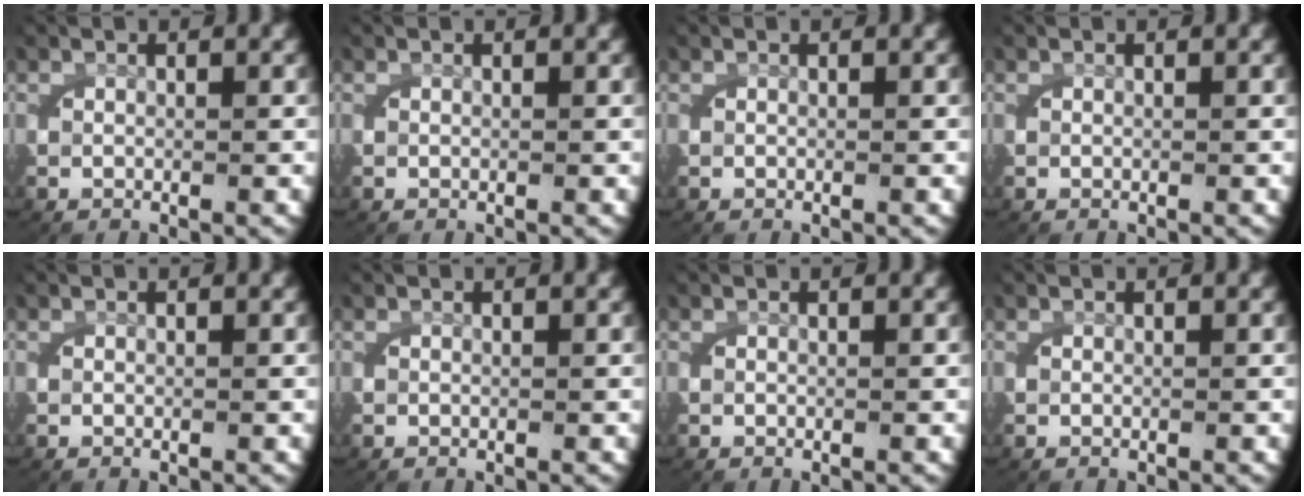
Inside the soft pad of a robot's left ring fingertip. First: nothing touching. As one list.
[{"total": 0.0}, {"total": 0.0}, {"total": 0.0}, {"total": 0.0}, {"total": 0.0}, {"total": 0.0}, {"total": 0.0}]